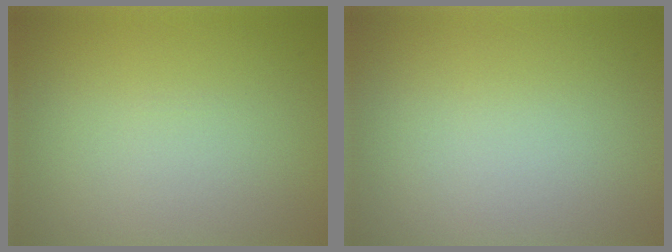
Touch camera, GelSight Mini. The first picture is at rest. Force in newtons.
{"total": 0.0}